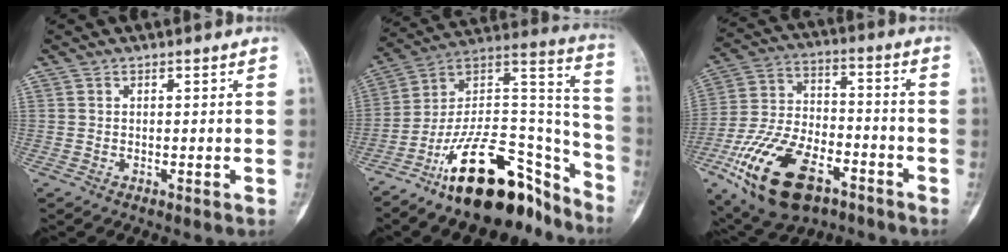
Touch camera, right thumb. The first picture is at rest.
{"total": 24.9, "force": [-17.5, 10.0, 14.8], "torque": [-0.181, 0.127, -0.297]}
{"total": 21.0, "force": [-10.7, 10.9, 14.4], "torque": [-0.272, 0.049, -0.185]}